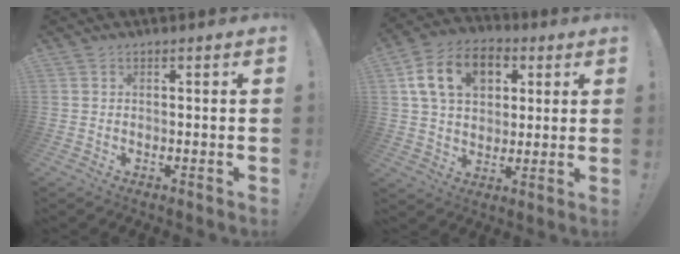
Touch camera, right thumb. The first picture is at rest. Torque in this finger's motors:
{"motor_torque": [0.87, 0.88, 0.53, -0.04, 0.09]}